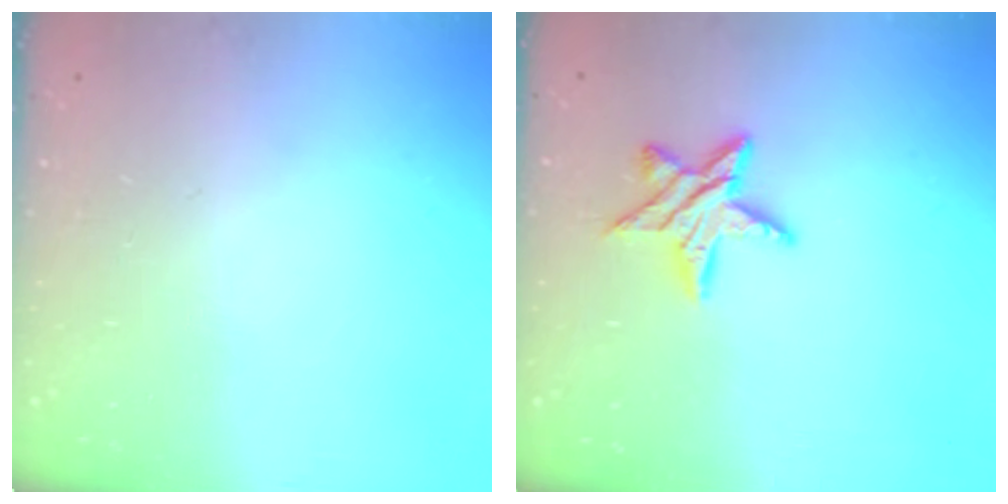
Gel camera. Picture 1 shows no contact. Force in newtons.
{"total": 10.1, "press": 10.1, "slide": 0.5}